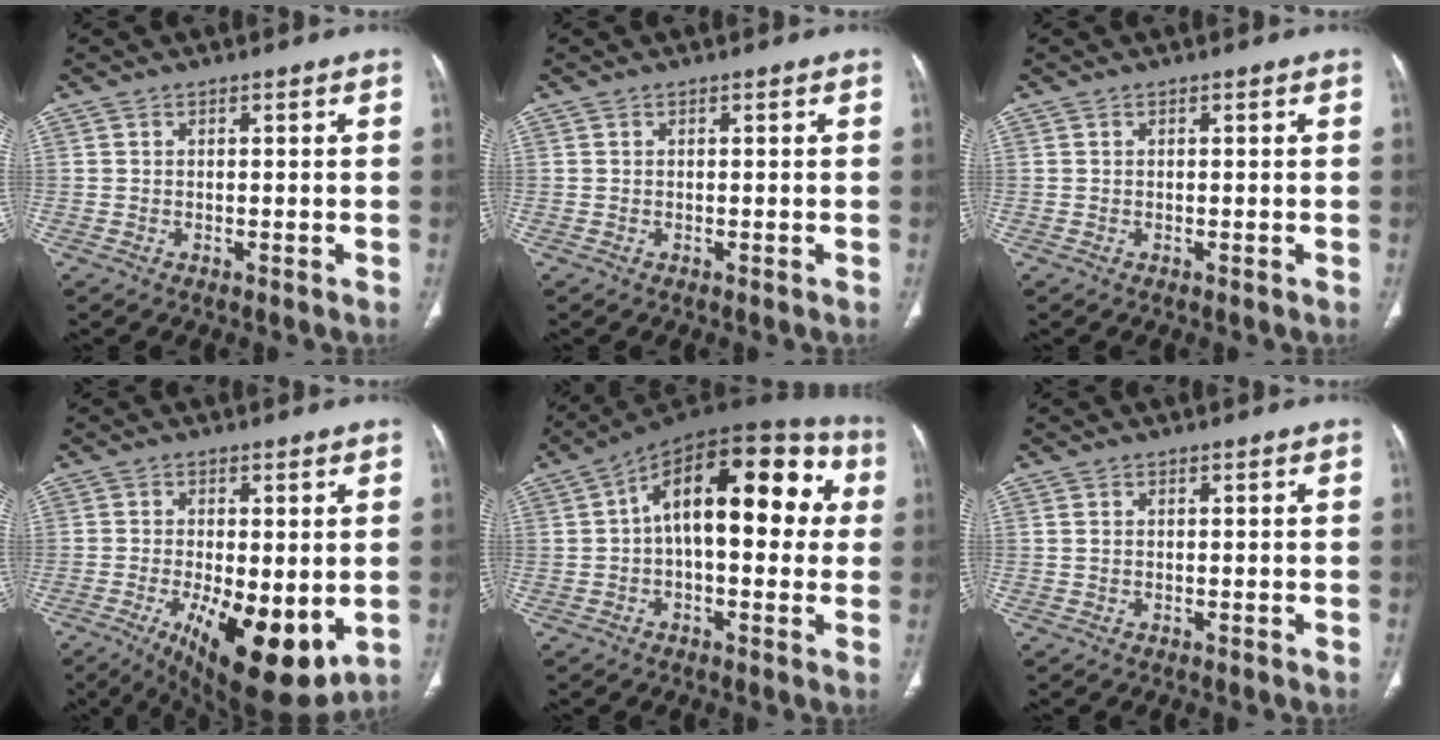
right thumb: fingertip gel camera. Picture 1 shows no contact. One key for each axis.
{"total": 0.0}
{"total": 0.0}
{"total": 17.2, "fx": -4.4, "fy": 6.8, "fz": 15.2, "tx": -0.207, "ty": -0.028, "tz": -0.047}
{"total": 21.3, "fx": 3.3, "fy": 10.6, "fz": 18.2, "tx": -0.233, "ty": 0.045, "tz": 0.034}
{"total": 0.6, "fx": 0.1, "fy": 0.4, "fz": 0.5, "tx": -0.014, "ty": 0.005, "tz": 0.006}